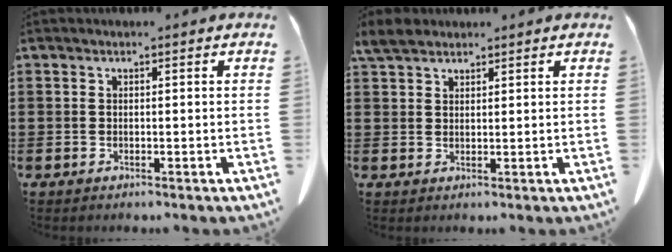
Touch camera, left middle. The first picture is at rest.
{"total": 3.5, "force": [3.0, 1.2, 1.5], "torque": [-0.037, 0.001, 0.057]}